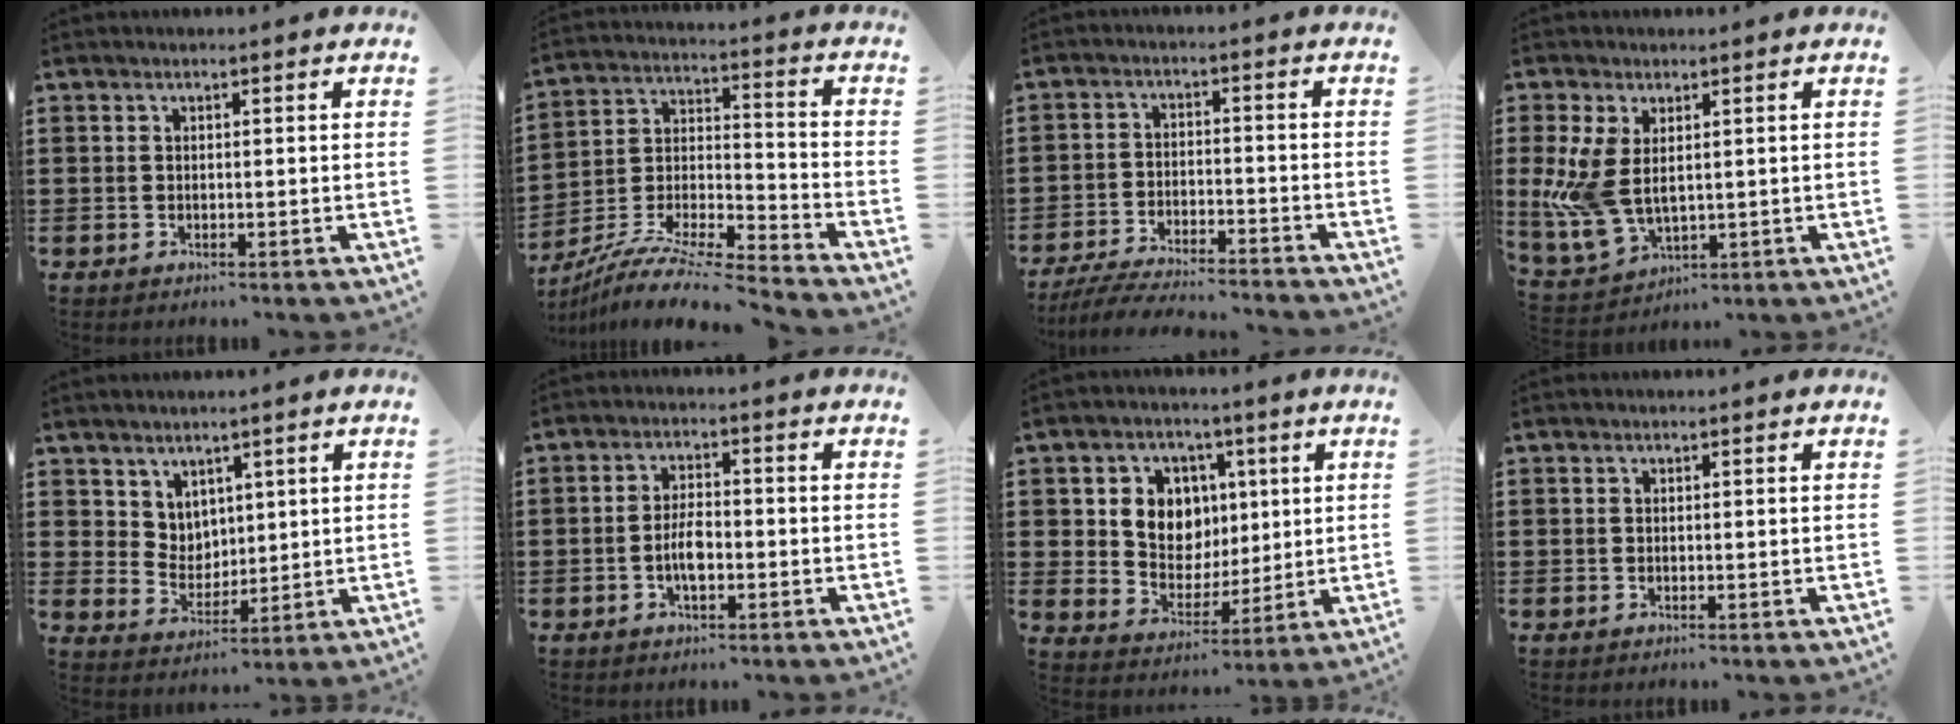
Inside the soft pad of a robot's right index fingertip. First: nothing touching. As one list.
[{"total": 9.7, "force": [-9.0, 0.2, 3.5], "torque": [-0.063, 0.005, -0.181]}, {"total": 5.4, "force": [-5.2, 0.1, 1.4], "torque": [-0.035, -0.006, -0.104]}, {"total": 6.7, "force": [1.0, 4.0, 5.4], "torque": [-0.143, -0.010, 0.016]}, {"total": 4.8, "force": [3.6, 3.2, 0.4], "torque": [-0.028, -0.003, 0.069]}, {"total": 4.4, "force": [-1.1, 1.7, 3.9], "torque": [-0.082, 0.004, -0.024]}, {"total": 7.9, "force": [2.1, 7.1, 2.8], "torque": [-0.076, 0.007, 0.039]}, {"total": 0.0}]